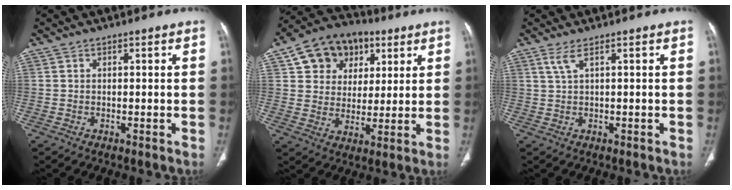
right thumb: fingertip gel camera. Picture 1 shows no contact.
{"total": 13.9, "force": [5.8, 11.0, 6.2], "torque": [-0.058, 0.000, 0.092]}
{"total": 1.9, "force": [1.0, 0.0, 1.7], "torque": [-0.045, 0.006, 0.027]}